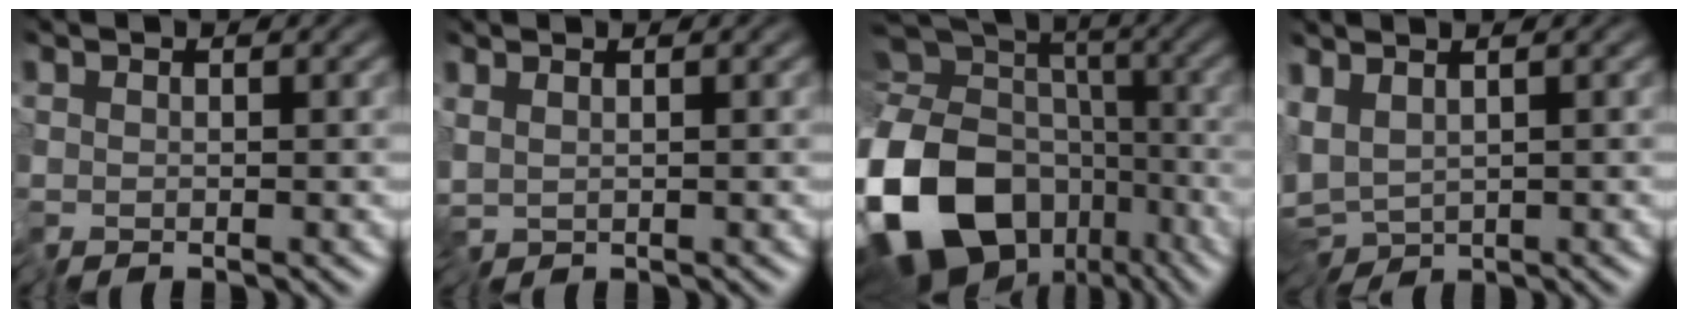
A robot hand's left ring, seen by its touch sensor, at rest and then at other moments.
{"total": 1.4, "force": [0.0, 0.6, 1.2], "torque": [-0.028, -0.002, -0.002]}
{"total": 18.5, "force": [-8.4, 12.9, 10.4], "torque": [-0.234, -0.018, -0.128]}
{"total": 5.4, "force": [-1.4, 3.1, 4.2], "torque": [-0.095, -0.013, -0.014]}